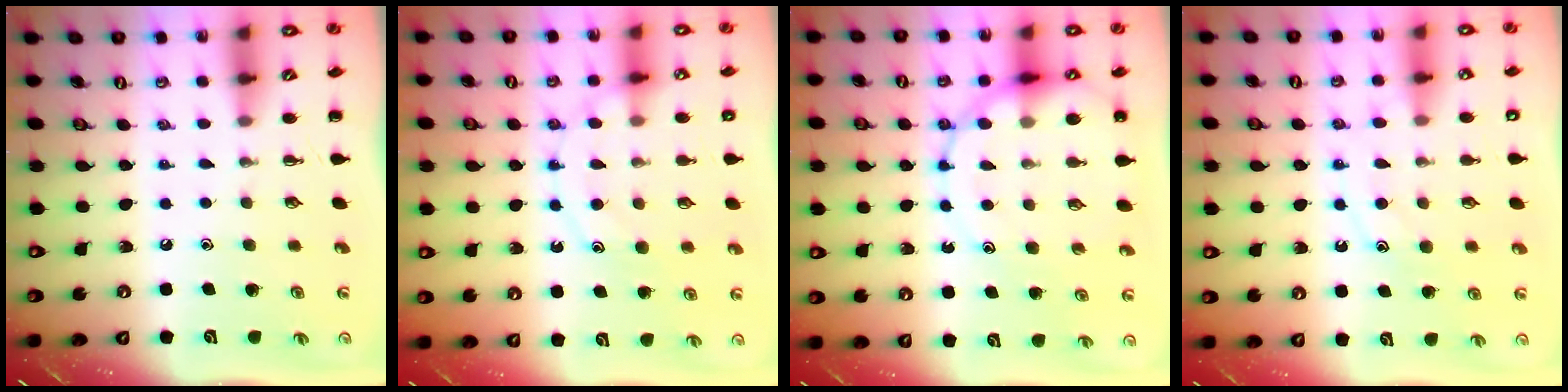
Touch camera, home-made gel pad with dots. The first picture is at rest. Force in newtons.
{"total": 11.8, "press": 11.7, "slide": 1.1}
{"total": 15.9, "press": 15.5, "slide": 3.7}
{"total": 11.5, "press": 11.5, "slide": 0.7}